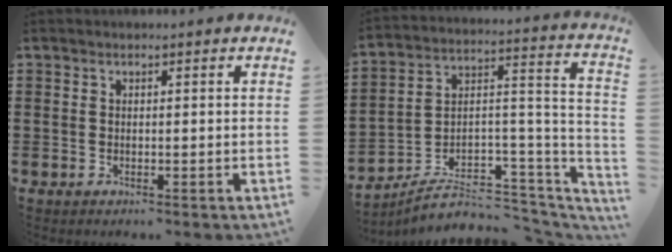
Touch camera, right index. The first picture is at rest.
{"total": 5.7, "force": [-4.5, 2.5, 2.6], "torque": [-0.038, -0.001, -0.082]}